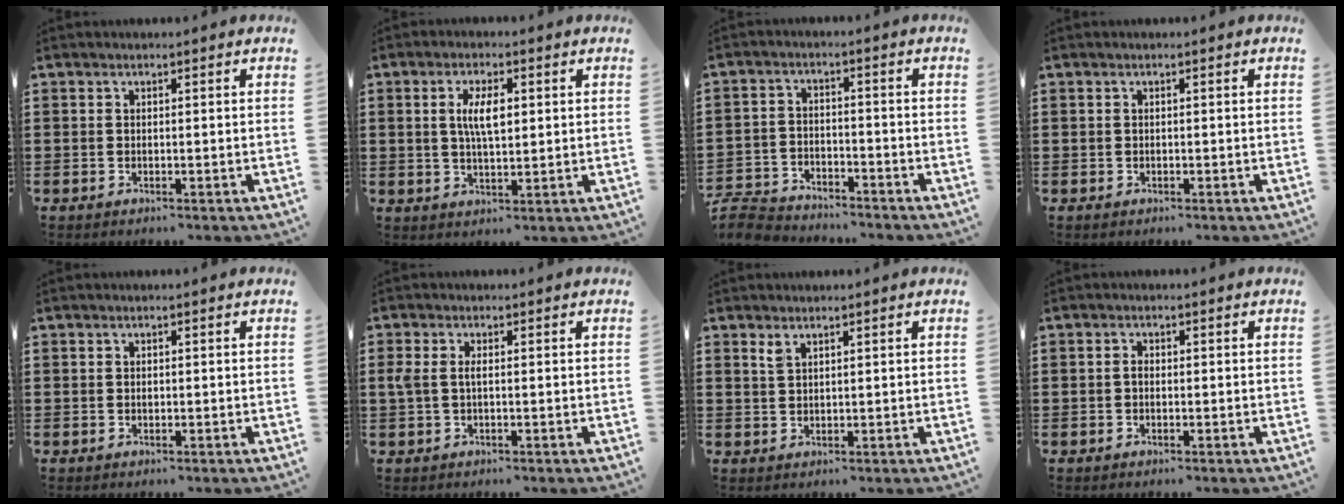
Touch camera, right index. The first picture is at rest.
{"total": 5.5, "force": [1.1, 2.0, 5.0], "torque": [-0.102, 0.009, 0.017]}
{"total": 5.3, "force": [-5.2, 1.0, 0.5], "torque": [-0.029, 0.001, -0.109]}
{"total": 0.0}
{"total": 0.5, "force": [0.0, 0.3, 0.4], "torque": [-0.010, -0.001, 0.000]}
{"total": 2.1, "force": [0.0, 0.9, 1.9], "torque": [-0.060, -0.006, -0.008]}
{"total": 1.4, "force": [1.1, 0.4, 0.8], "torque": [-0.019, 0.000, 0.020]}
{"total": 1.1, "force": [-0.3, 0.6, 0.9], "torque": [-0.018, 0.000, -0.006]}